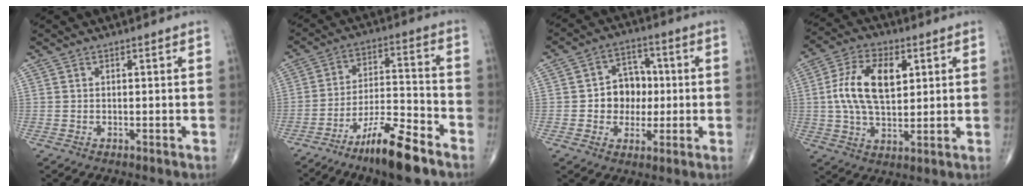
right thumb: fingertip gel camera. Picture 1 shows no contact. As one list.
[{"total": 12.8, "force": [-8.9, 2.6, 8.8], "torque": [-0.156, 0.065, -0.156]}, {"total": 8.9, "force": [-0.3, 7.4, 4.9], "torque": [-0.027, 0.020, -0.010]}, {"total": 13.1, "force": [2.6, 7.3, 10.6], "torque": [-0.189, 0.003, 0.046]}]